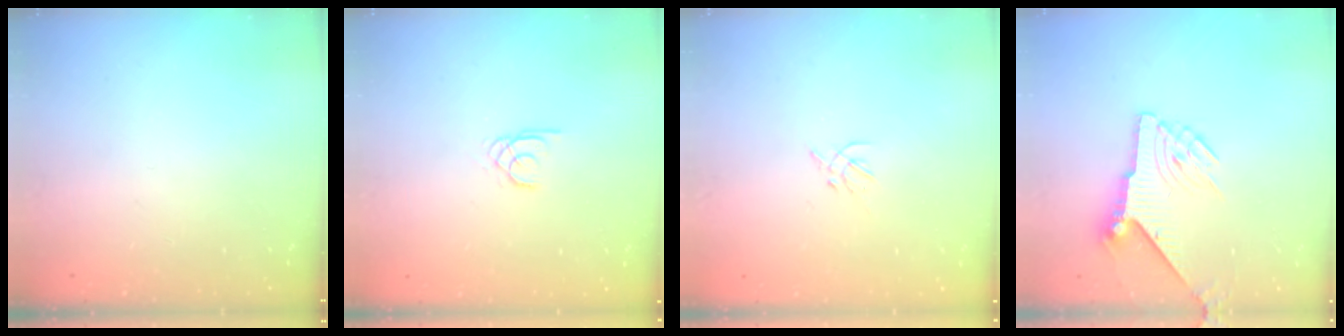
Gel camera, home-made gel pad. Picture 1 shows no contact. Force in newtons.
{"total": 1.3, "press": 1.3, "slide": 0.1}
{"total": 1.4, "press": 1.3, "slide": 0.5}
{"total": 7.4, "press": 7.4, "slide": 0.2}